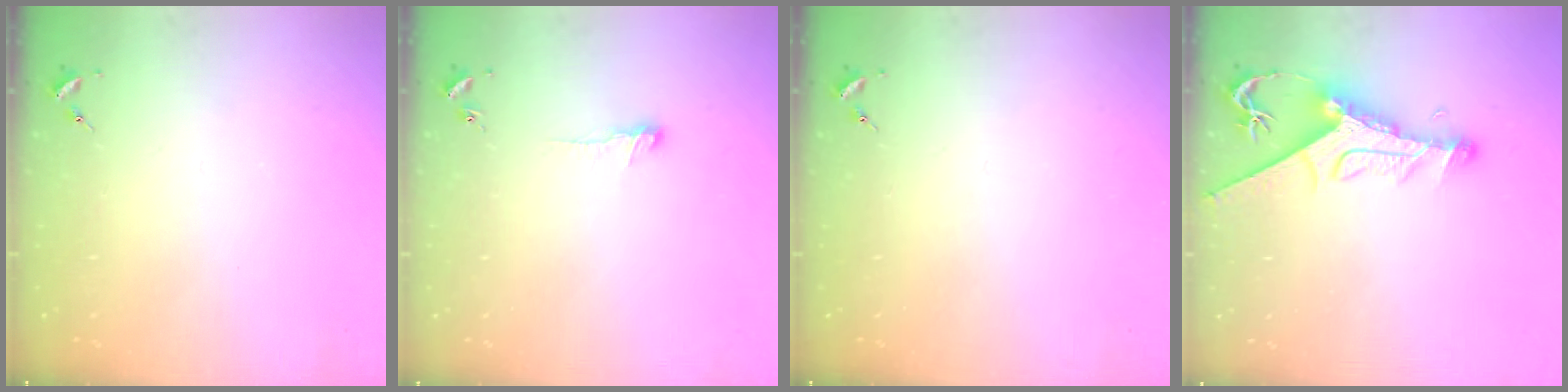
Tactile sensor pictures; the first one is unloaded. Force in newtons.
{"total": 5.1, "press": 5.0, "slide": 0.5}
{"total": 0.0}
{"total": 12.0, "press": 11.9, "slide": 1.3}